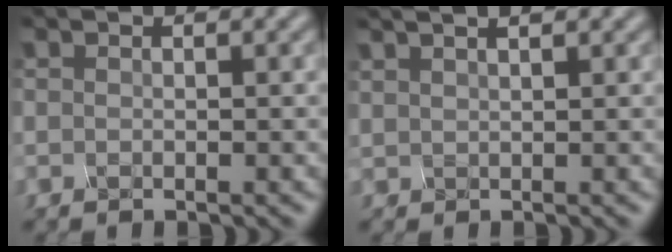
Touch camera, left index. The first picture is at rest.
{"total": 2.6, "force": [2.3, 0.5, 1.2], "torque": [-0.010, 0.030, 0.014]}